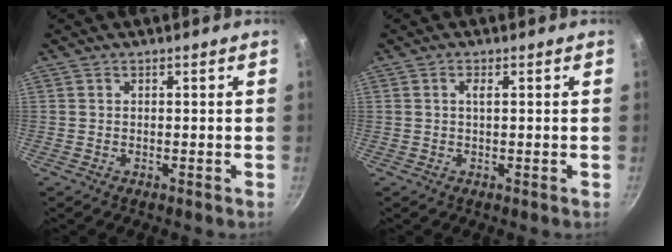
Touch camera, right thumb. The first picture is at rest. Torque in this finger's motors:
{"motor_torque": [0.30, -0.20, 0.16, -0.01, -0.03]}